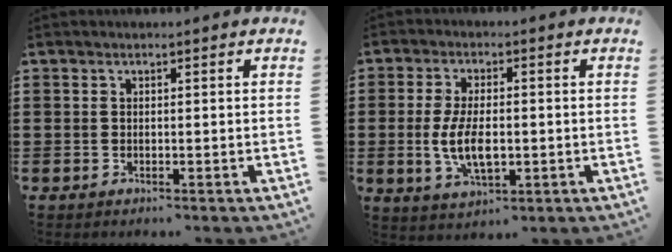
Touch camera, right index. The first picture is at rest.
{"total": 7.0, "force": [-0.8, 3.2, 6.2], "torque": [-0.138, -0.004, -0.019]}